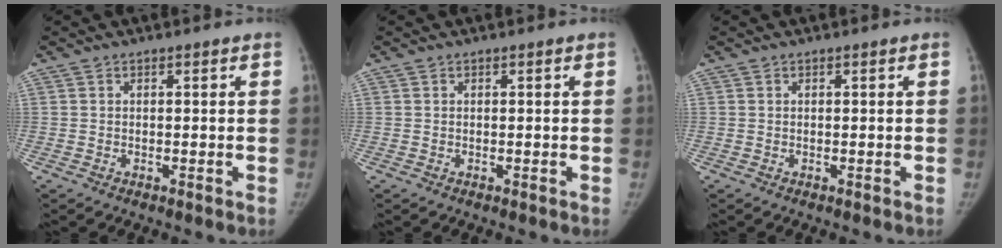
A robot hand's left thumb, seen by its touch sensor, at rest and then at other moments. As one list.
[{"total": 0.0}, {"total": 0.0}]